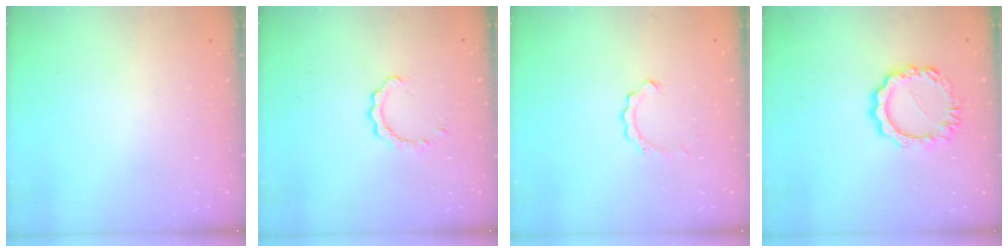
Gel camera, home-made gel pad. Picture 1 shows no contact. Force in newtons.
{"total": 2.1, "press": 2.1, "slide": 0.2}
{"total": 2.6, "press": 2.6, "slide": 0.3}
{"total": 9.4, "press": 9.4, "slide": 0.8}